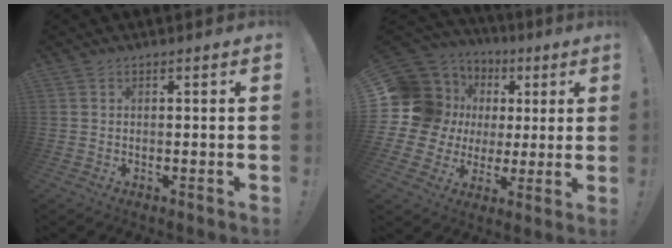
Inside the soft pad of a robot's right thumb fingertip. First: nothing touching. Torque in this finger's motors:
{"motor_torque": [0.52, 0.36, 0.30, -0.17, -0.04]}